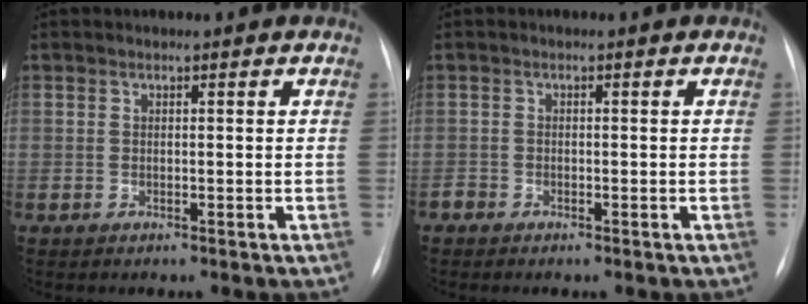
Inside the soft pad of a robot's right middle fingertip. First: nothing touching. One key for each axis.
{"total": 0.8, "fx": -0.7, "fy": 0.5, "fz": 0.1, "tx": 0.002, "ty": 0.002, "tz": -0.015}